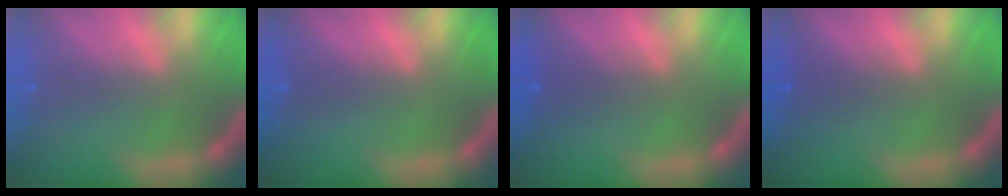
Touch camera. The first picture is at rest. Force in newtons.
{"total": 0.0}
{"total": 2.0}
{"total": 1.5}